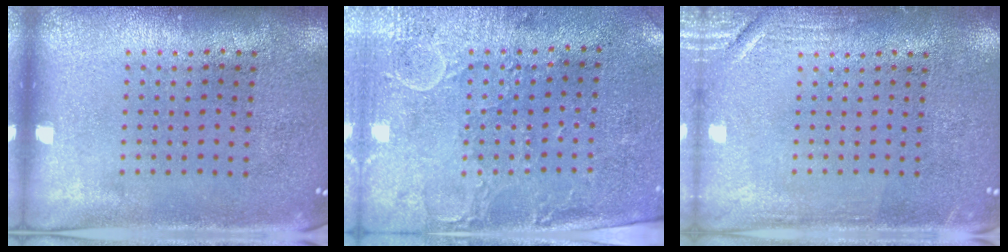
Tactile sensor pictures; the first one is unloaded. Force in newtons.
{"total": 2.9, "press": 2.4, "slide": 1.7}
{"total": 2.1, "press": 2.0, "slide": 0.4}